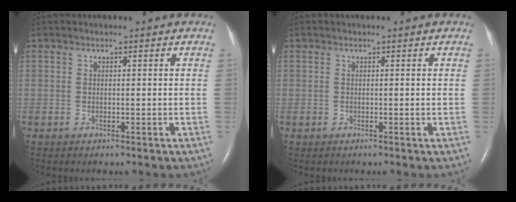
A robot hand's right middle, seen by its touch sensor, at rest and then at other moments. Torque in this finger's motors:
{"motor_torque": [0.00, 0.00, -0.46, -0.07]}